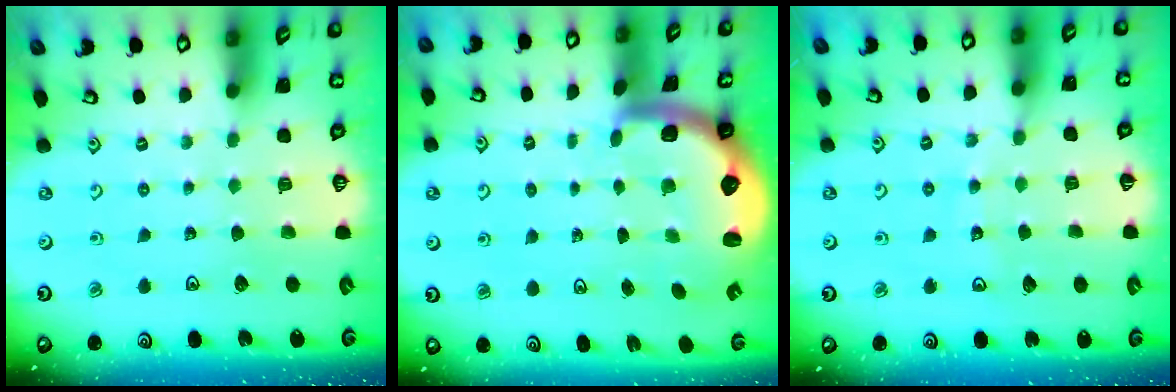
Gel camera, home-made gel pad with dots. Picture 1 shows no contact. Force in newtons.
{"total": 2.8, "press": 2.5, "slide": 1.4}
{"total": 8.0, "press": 7.9, "slide": 1.0}